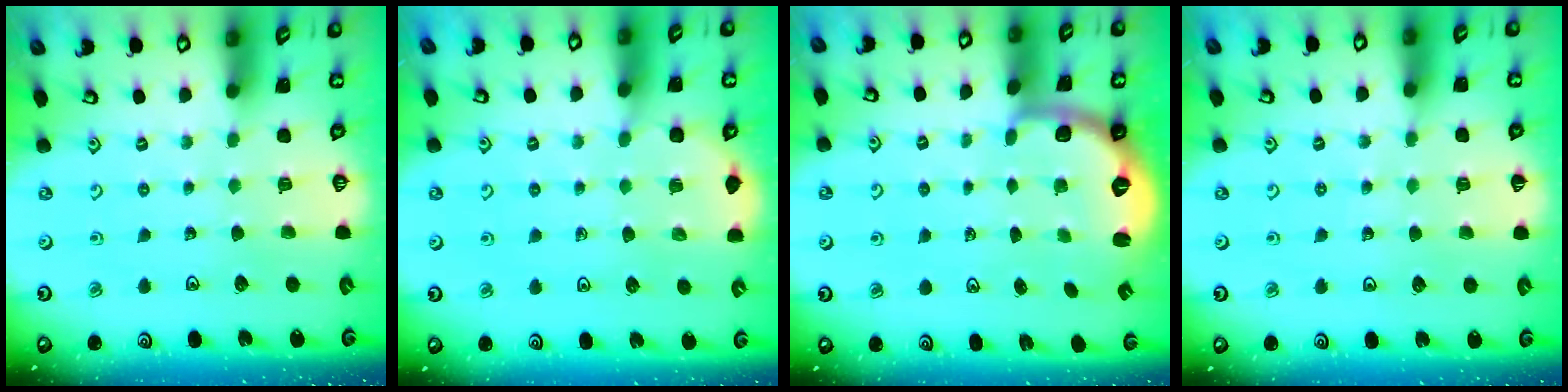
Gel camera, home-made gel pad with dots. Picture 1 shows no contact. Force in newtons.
{"total": 5.9, "press": 5.8, "slide": 1.1}
{"total": 2.7, "press": 1.6, "slide": 2.2}
{"total": 2.9, "press": 2.9, "slide": 0.4}